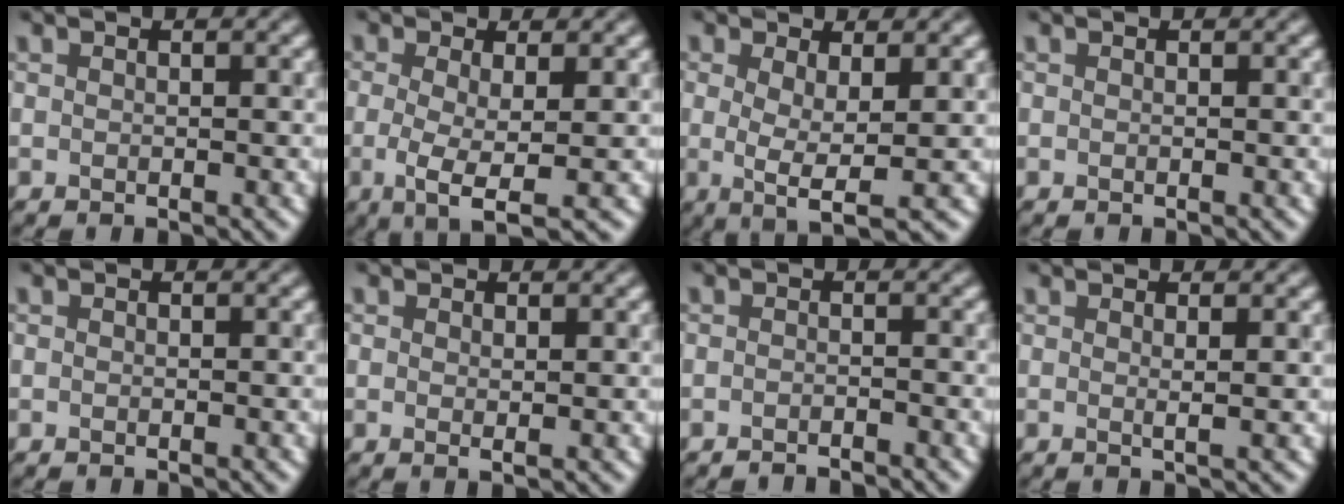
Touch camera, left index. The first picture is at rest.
{"total": 4.2, "force": [-0.9, 1.2, 3.9], "torque": [-0.073, -0.007, -0.014]}
{"total": 3.7, "force": [-0.3, 1.1, 3.6], "torque": [-0.061, -0.003, -0.003]}
{"total": 0.0}
{"total": 0.0}
{"total": 0.7, "force": [0.2, 0.3, 0.6], "torque": [-0.008, 0.006, 0.005]}
{"total": 1.5, "force": [-1.5, 0.1, 0.1], "torque": [0.008, 0.000, -0.027]}
{"total": 1.0, "force": [0.1, 0.2, 1.0], "torque": [-0.012, 0.005, 0.003]}